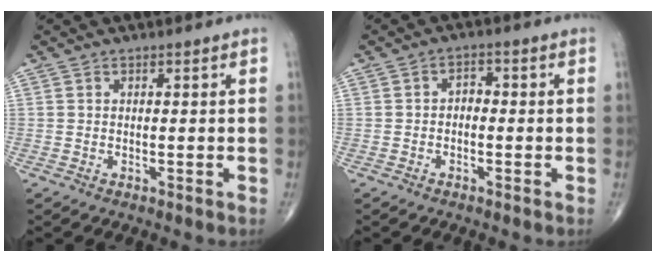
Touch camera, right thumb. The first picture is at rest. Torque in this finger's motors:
{"motor_torque": [-0.12, -0.47, 0.29, -0.02, 0.00]}